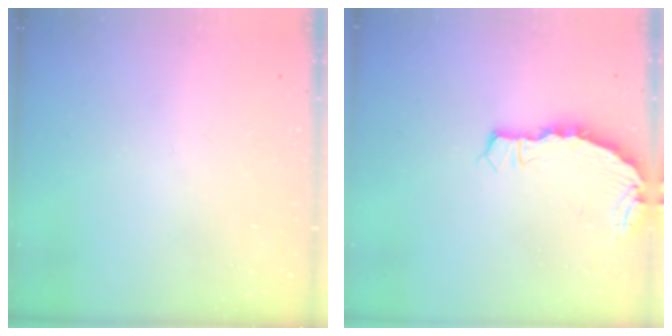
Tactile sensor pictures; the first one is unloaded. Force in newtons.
{"total": 4.0, "press": 4.0, "slide": 0.2}